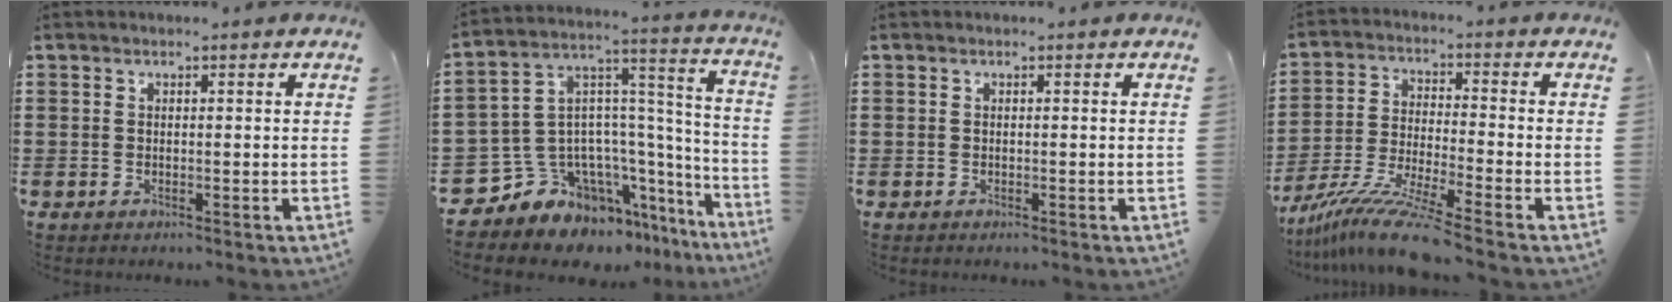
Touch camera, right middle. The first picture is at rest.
{"total": 9.2, "force": [-6.8, 5.9, 1.6], "torque": [-0.070, -0.012, -0.132]}
{"total": 0.0}
{"total": 9.6, "force": [-8.2, -0.1, 5.1], "torque": [-0.105, -0.004, -0.162]}